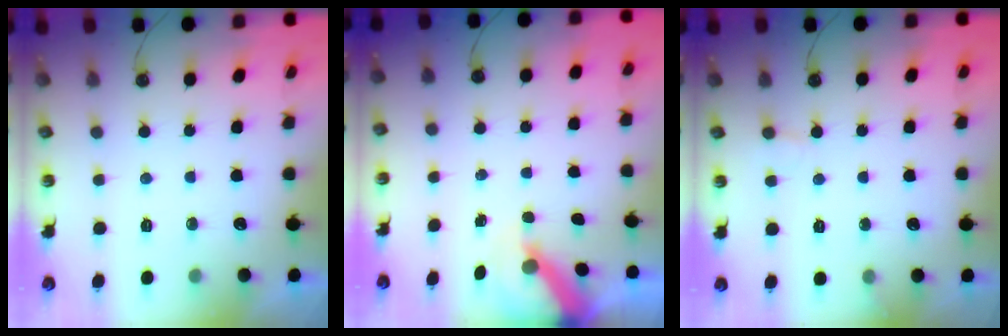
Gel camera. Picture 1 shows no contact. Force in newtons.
{"total": 5.7, "press": 5.6, "slide": 0.4}
{"total": 5.9, "press": 5.9, "slide": 0.5}